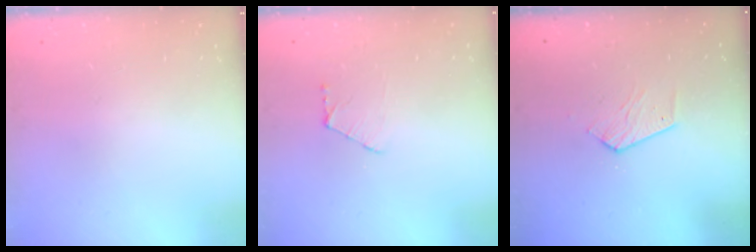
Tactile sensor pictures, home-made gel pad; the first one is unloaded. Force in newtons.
{"total": 3.3, "press": 3.3, "slide": 0.3}
{"total": 5.6, "press": 5.6, "slide": 0.5}